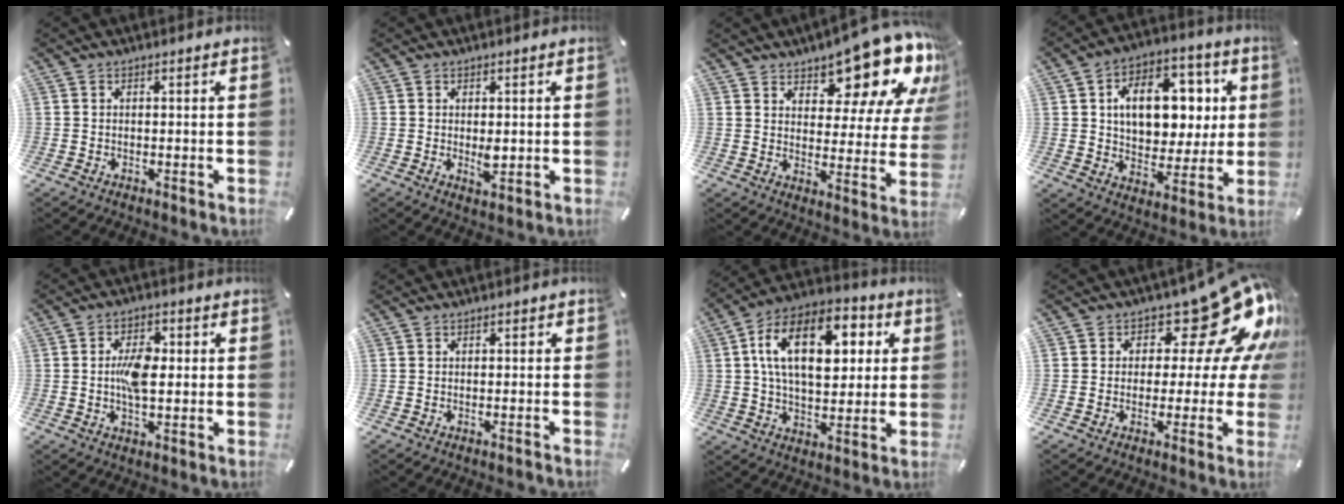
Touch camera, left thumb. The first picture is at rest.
{"total": 3.2, "force": [0.0, 1.7, 2.7], "torque": [-0.034, -0.005, -0.001]}
{"total": 15.5, "force": [12.9, 6.1, 6.2], "torque": [-0.071, -0.117, 0.215]}
{"total": 15.5, "force": [3.4, 11.3, 10.0], "torque": [-0.144, 0.001, 0.066]}
{"total": 8.1, "force": [0.3, 4.3, 6.8], "torque": [-0.133, 0.001, -0.003]}
{"total": 0.6, "force": [-0.6, 0.1, 0.2], "torque": [-0.007, 0.000, -0.012]}
{"total": 18.6, "force": [5.4, 11.1, 14.0], "torque": [-0.246, -0.003, 0.086]}
{"total": 20.0, "force": [9.7, 9.8, 14.5], "torque": [-0.186, -0.065, 0.161]}